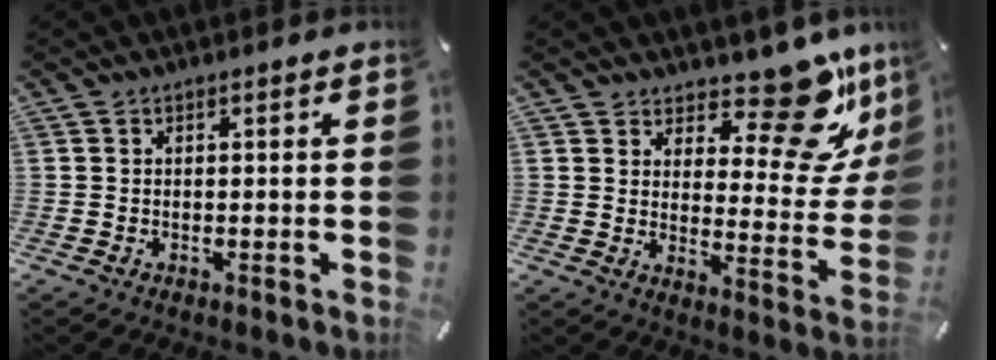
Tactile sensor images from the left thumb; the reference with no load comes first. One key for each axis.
{"total": 17.2, "fx": 13.7, "fy": 5.8, "fz": 8.5, "tx": -0.106, "ty": -0.125, "tz": 0.228}